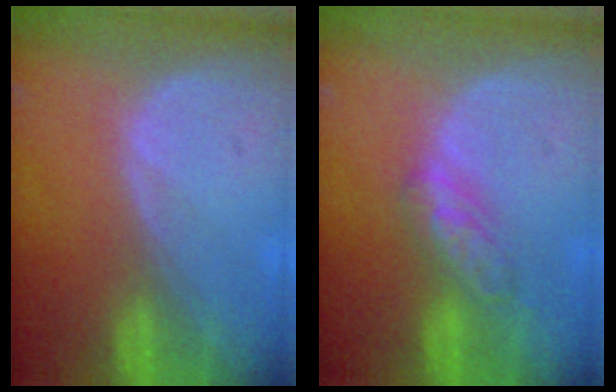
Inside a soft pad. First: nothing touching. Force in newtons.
{"total": 4.5, "press": 4.5, "slide": 0.7}